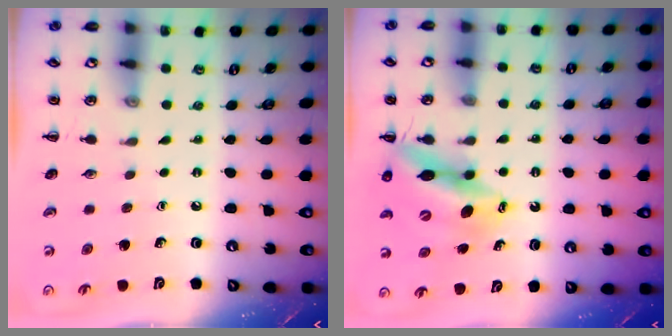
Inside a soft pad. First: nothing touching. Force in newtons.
{"total": 13.4, "press": 13.0, "slide": 3.5}